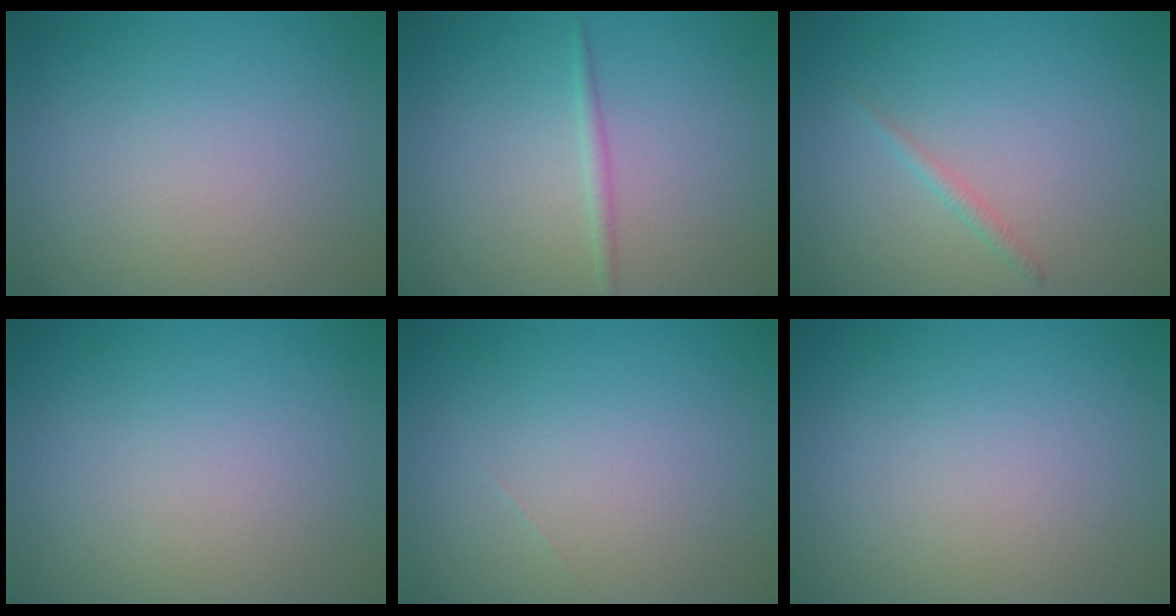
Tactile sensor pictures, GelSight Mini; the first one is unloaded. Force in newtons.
{"total": 1.0, "press": 1.0, "slide": 0.0}
{"total": 0.9, "press": 0.9, "slide": 0.1}
{"total": 0.0}
{"total": 0.0}
{"total": 0.0}